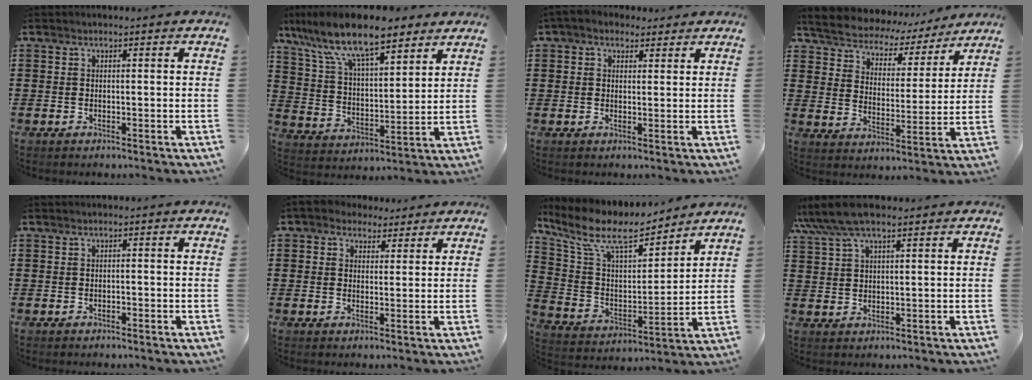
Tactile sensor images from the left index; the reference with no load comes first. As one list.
[{"total": 11.5, "force": [9.0, 2.8, 6.6], "torque": [-0.159, -0.028, 0.158]}, {"total": 2.5, "force": [1.7, 1.5, 0.9], "torque": [-0.024, 0.006, 0.032]}, {"total": 4.6, "force": [4.5, 0.9, 0.1], "torque": [-0.030, -0.034, 0.073]}, {"total": 0.6, "force": [-0.5, 0.2, 0.3], "torque": [-0.009, -0.003, -0.009]}, {"total": 2.9, "force": [2.1, 2.0, 0.4], "torque": [-0.019, 0.010, 0.038]}, {"total": 10.4, "force": [8.0, 3.2, 5.8], "torque": [-0.149, -0.041, 0.136]}, {"total": 6.1, "force": [4.5, 1.3, 3.9], "torque": [-0.086, 0.000, 0.083]}]